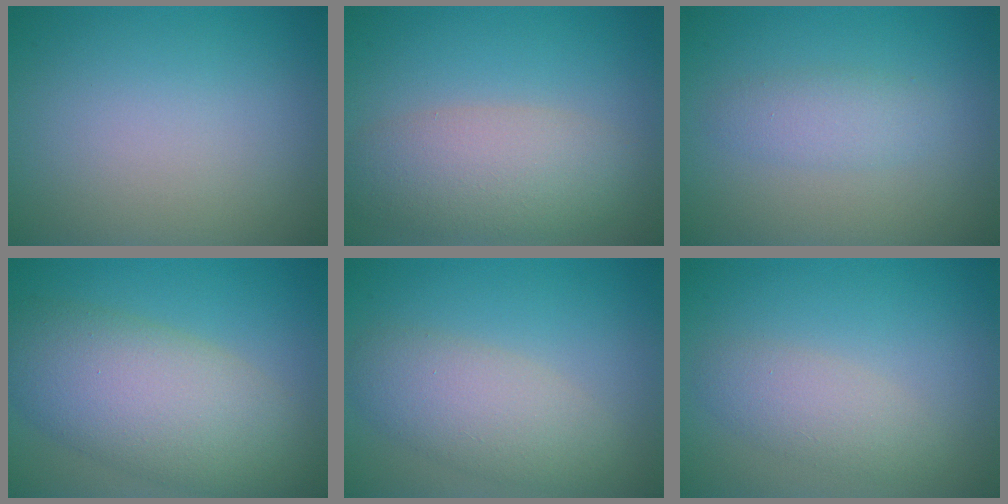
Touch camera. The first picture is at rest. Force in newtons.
{"total": 5.5, "press": 5.5, "slide": 0.3}
{"total": 2.0, "press": 2.0, "slide": 0.0}
{"total": 8.7, "press": 8.7, "slide": 0.4}
{"total": 4.5, "press": 4.5, "slide": 0.1}
{"total": 2.6, "press": 2.6, "slide": 0.1}